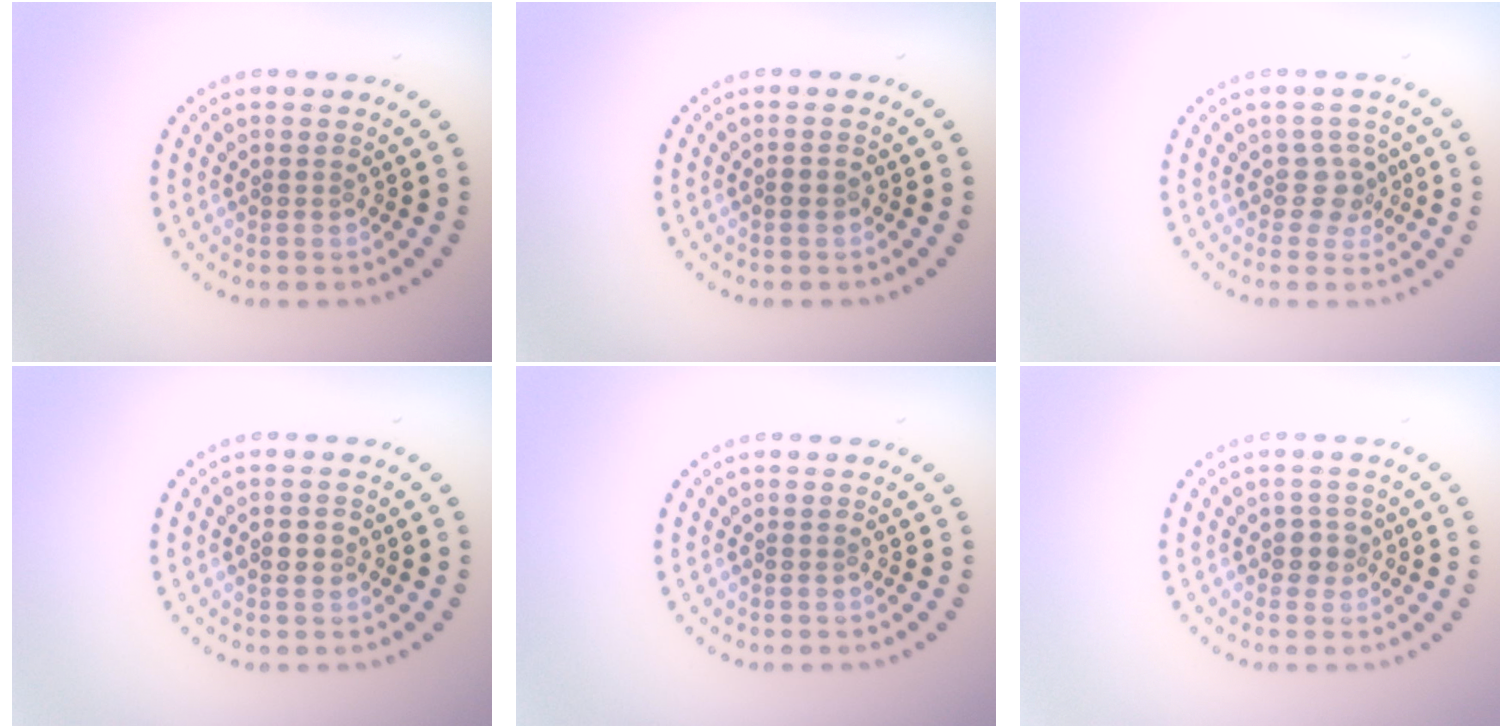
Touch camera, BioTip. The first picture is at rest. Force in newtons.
{"total": 0.9, "press": 0.8, "slide": 0.3}
{"total": 2.0, "press": 1.5, "slide": 1.3}
{"total": 1.0, "press": 1.0, "slide": 0.0}
{"total": 0.0}
{"total": 1.6, "press": 1.4, "slide": 0.7}